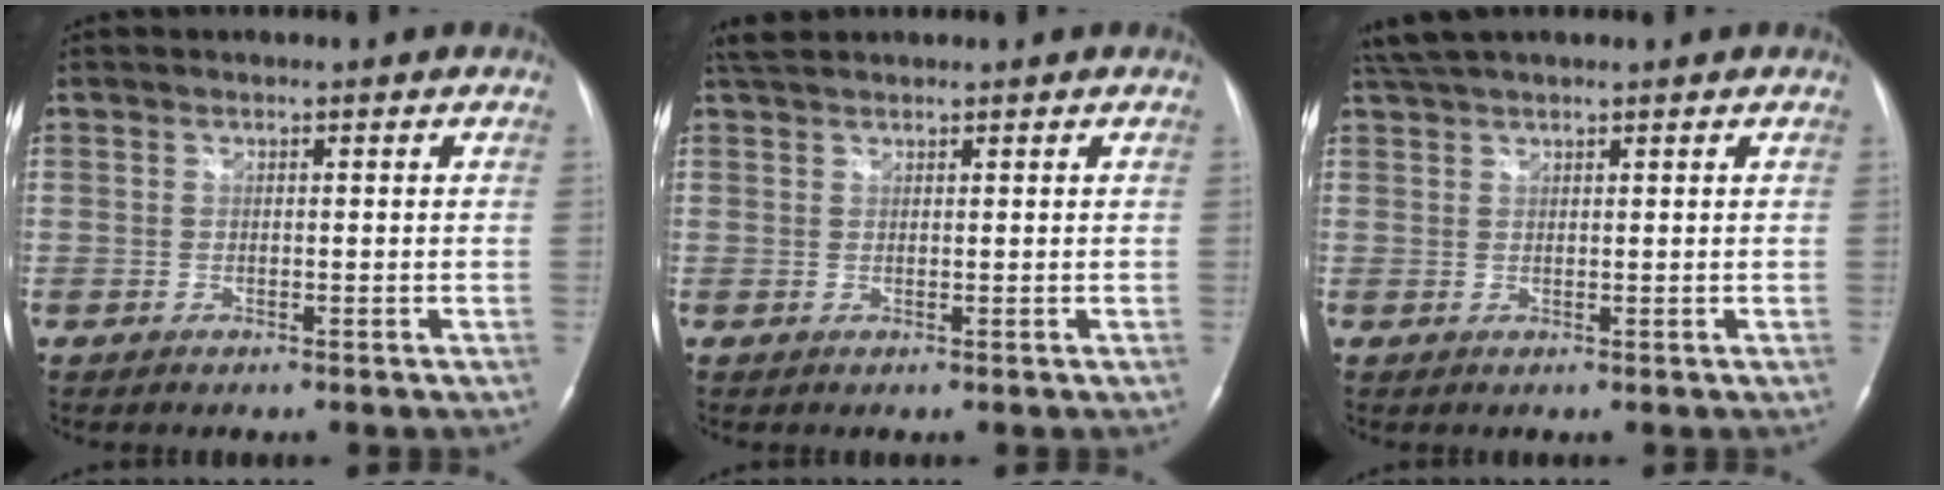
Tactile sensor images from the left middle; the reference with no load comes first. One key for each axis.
{"total": 2.5, "fx": 2.3, "fy": 0.7, "fz": 0.8, "tx": -0.019, "ty": 0.020, "tz": 0.042}
{"total": 4.2, "fx": 3.7, "fy": 0.6, "fz": 1.9, "tx": -0.040, "ty": 0.033, "tz": 0.071}